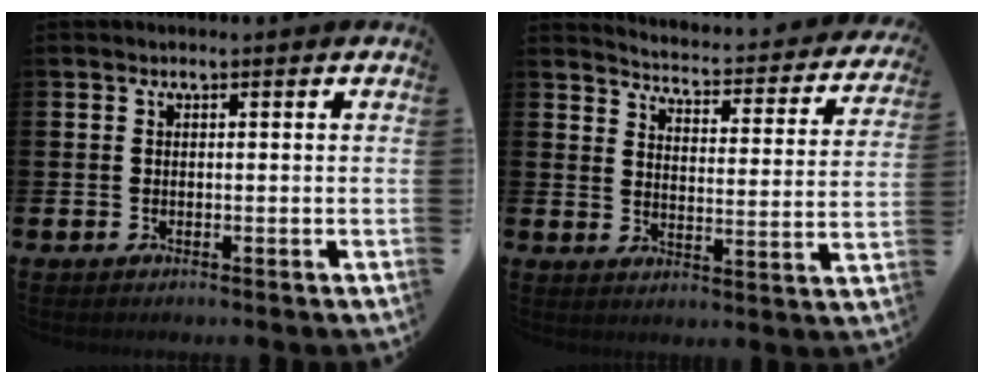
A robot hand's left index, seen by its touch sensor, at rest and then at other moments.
{"total": 3.5, "force": [3.4, 0.4, 0.7], "torque": [-0.030, -0.040, 0.047]}